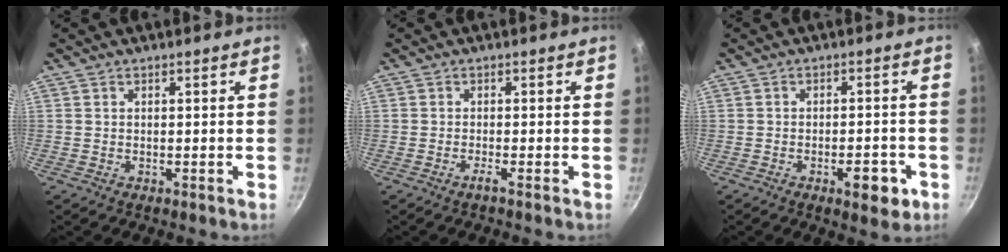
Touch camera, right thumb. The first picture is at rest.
{"total": 1.1, "force": [-0.7, -0.2, 0.8], "torque": [-0.021, -0.002, -0.017]}
{"total": 6.0, "force": [-2.7, 2.3, 4.8], "torque": [-0.053, 0.012, -0.036]}